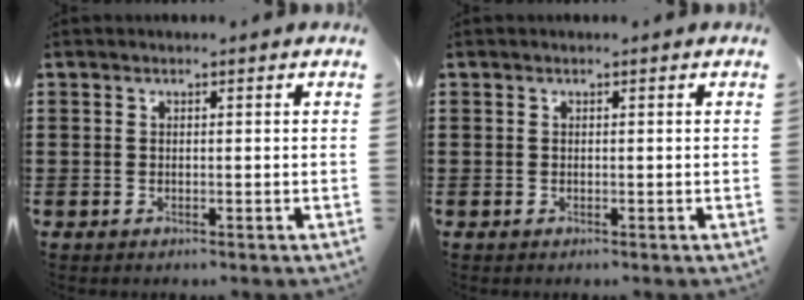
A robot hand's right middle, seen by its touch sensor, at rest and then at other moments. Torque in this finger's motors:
{"motor_torque": [-0.48, -0.31, 0.01, 0.00]}